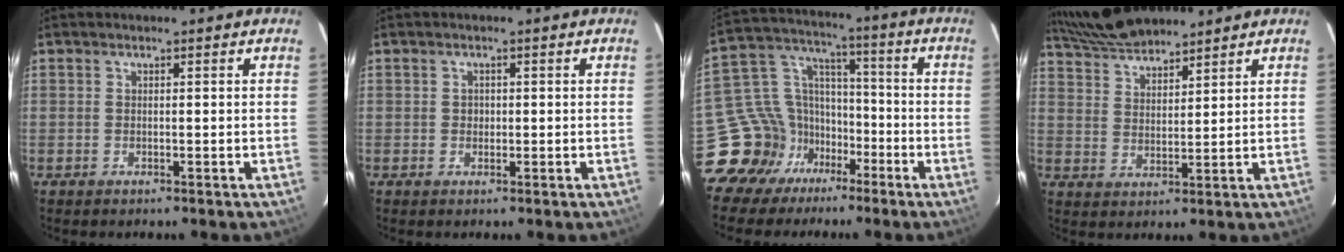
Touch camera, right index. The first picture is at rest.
{"total": 1.0, "force": [-0.1, 1.0, 0.1], "torque": [0.002, 0.002, -0.001]}
{"total": 13.3, "force": [-7.9, 10.4, 2.8], "torque": [-0.071, 0.058, -0.132]}
{"total": 9.2, "force": [8.4, 1.6, 3.2], "torque": [-0.075, 0.022, 0.155]}